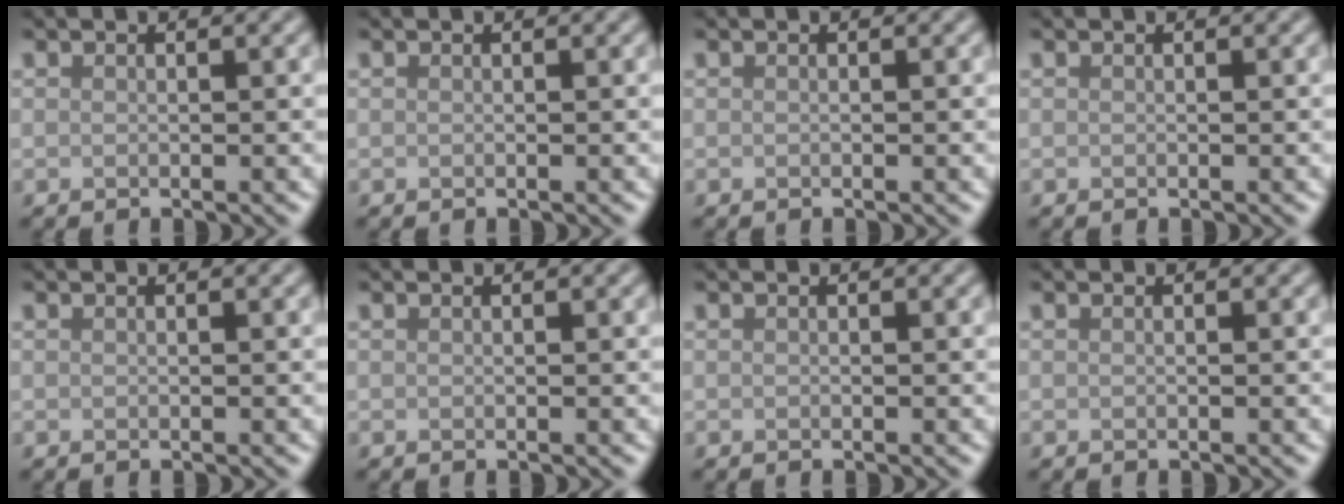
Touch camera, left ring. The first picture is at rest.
{"total": 0.0}
{"total": 0.0}
{"total": 0.0}
{"total": 0.0}
{"total": 0.0}
{"total": 0.0}
{"total": 0.0}